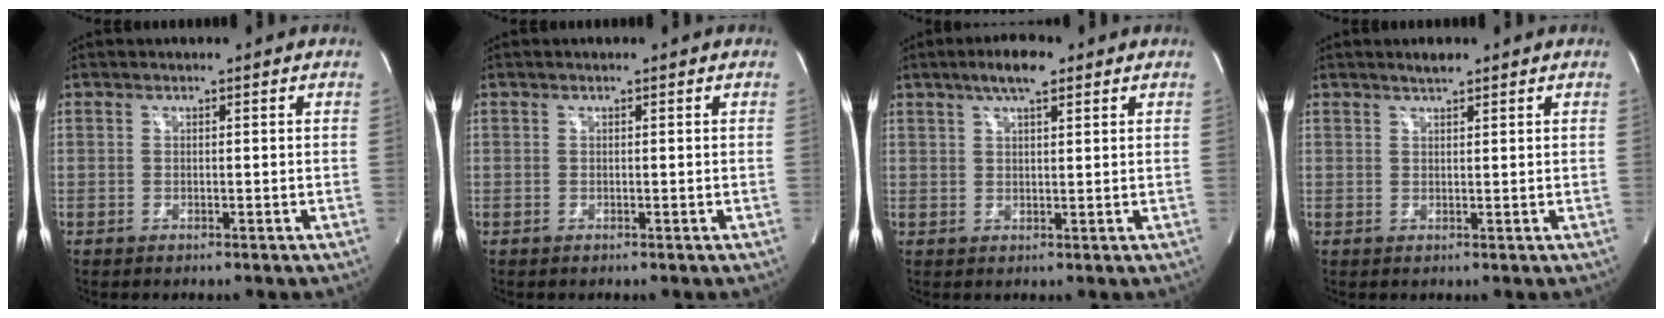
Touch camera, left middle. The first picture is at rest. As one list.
[{"total": 0.0}, {"total": 5.2, "force": [3.3, 1.1, 3.8], "torque": [-0.070, 0.012, 0.054]}, {"total": 1.7, "force": [1.5, 0.3, 0.8], "torque": [-0.023, 0.004, 0.028]}]